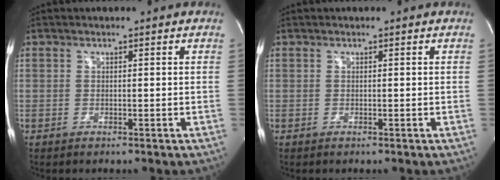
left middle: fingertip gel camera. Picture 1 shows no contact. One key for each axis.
{"total": 0.0}